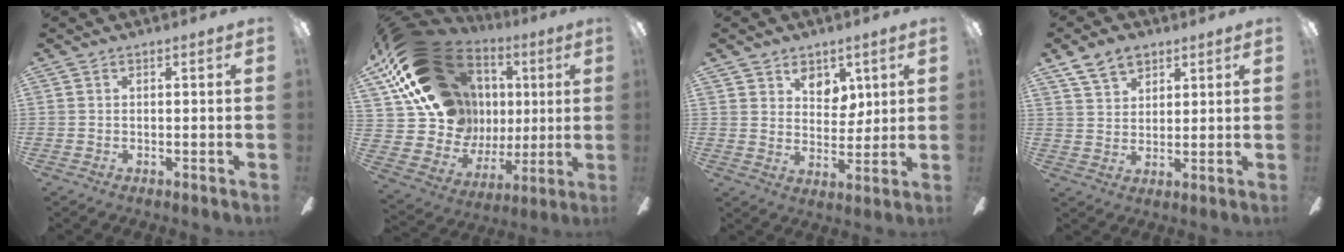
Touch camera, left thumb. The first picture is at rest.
{"total": 24.5, "force": [10.0, 18.2, 13.0], "torque": [-0.241, -0.055, 0.218]}
{"total": 7.0, "force": [4.5, 4.8, 2.3], "torque": [-0.026, -0.019, 0.079]}
{"total": 7.7, "force": [5.2, 4.7, 3.3], "torque": [-0.057, -0.013, 0.097]}